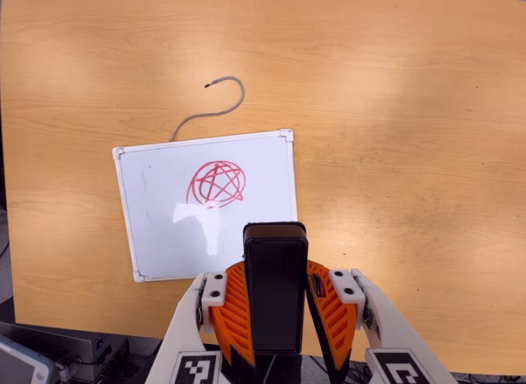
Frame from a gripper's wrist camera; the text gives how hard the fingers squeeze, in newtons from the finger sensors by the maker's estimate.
{"total": 8.1, "left": 6.5, "right": 9.7}